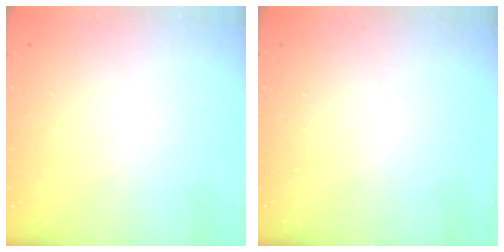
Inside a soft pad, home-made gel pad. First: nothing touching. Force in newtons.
{"total": 0.0}